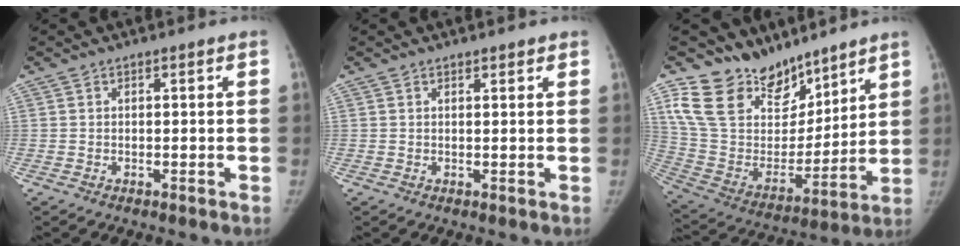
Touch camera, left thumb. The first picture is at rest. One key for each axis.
{"total": 1.4, "fx": 1.2, "fy": 0.5, "fz": 0.6, "tx": -0.002, "ty": -0.004, "tz": 0.016}
{"total": 19.2, "fx": 14.8, "fy": 10.8, "fz": 6.0, "tx": -0.053, "ty": -0.089, "tz": 0.280}